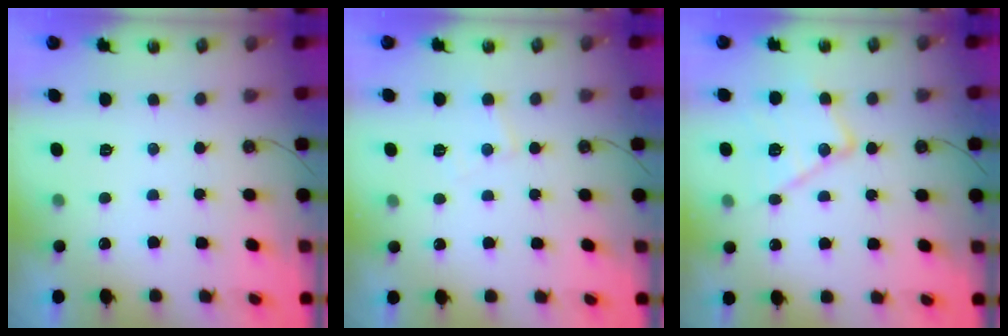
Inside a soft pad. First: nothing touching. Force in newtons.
{"total": 5.3, "press": 5.2, "slide": 0.7}
{"total": 13.9, "press": 13.9, "slide": 0.6}